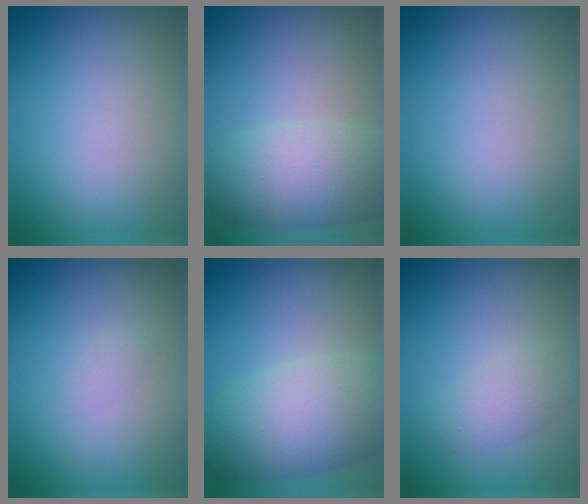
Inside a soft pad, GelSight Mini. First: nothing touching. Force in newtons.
{"total": 5.6, "press": 5.6, "slide": 0.2}
{"total": 0.0}
{"total": 0.7, "press": 0.7, "slide": 0.1}
{"total": 7.4, "press": 7.4, "slide": 0.4}
{"total": 2.2, "press": 2.2, "slide": 0.1}